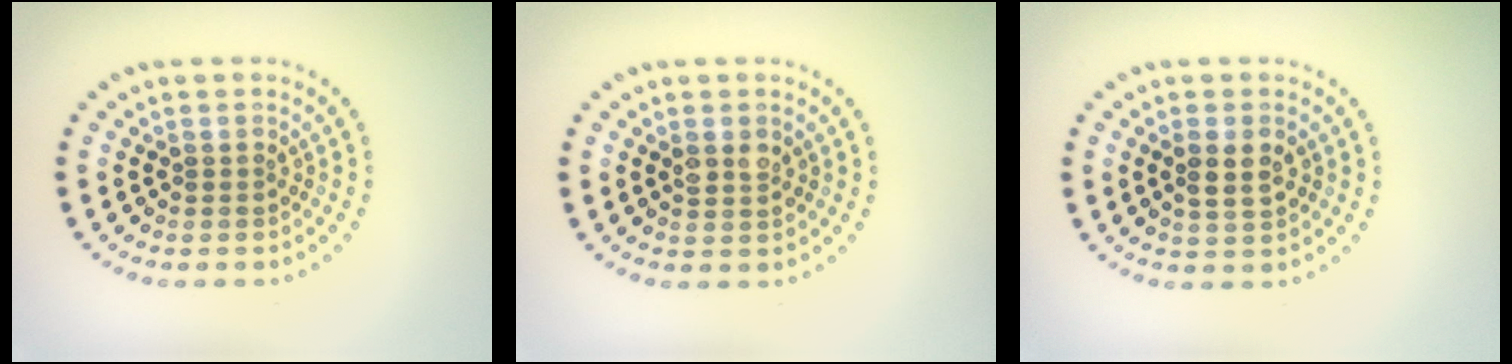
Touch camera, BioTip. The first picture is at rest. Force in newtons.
{"total": 1.7, "press": 1.7, "slide": 0.3}
{"total": 2.7, "press": 2.6, "slide": 0.5}